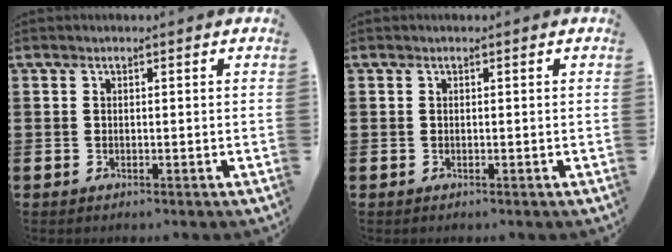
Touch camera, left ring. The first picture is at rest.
{"total": 0.0}